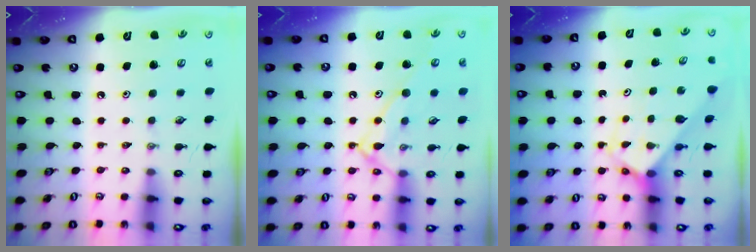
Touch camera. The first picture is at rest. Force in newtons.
{"total": 11.6, "press": 11.6, "slide": 0.5}
{"total": 2.8, "press": 2.8, "slide": 0.1}